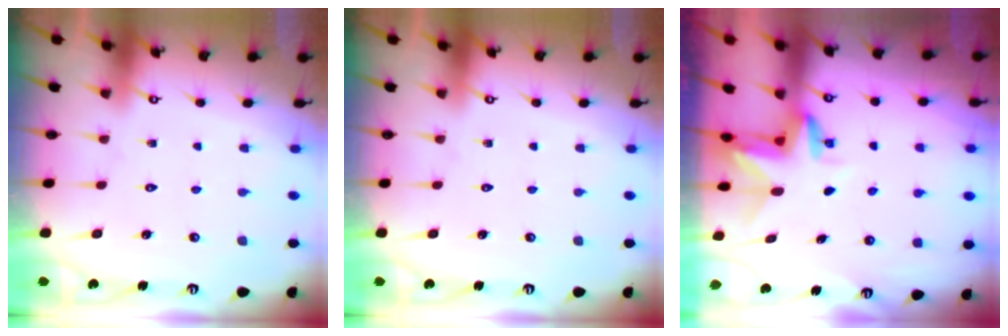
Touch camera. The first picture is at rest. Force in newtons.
{"total": 0.0}
{"total": 2.9, "press": 2.9, "slide": 0.2}